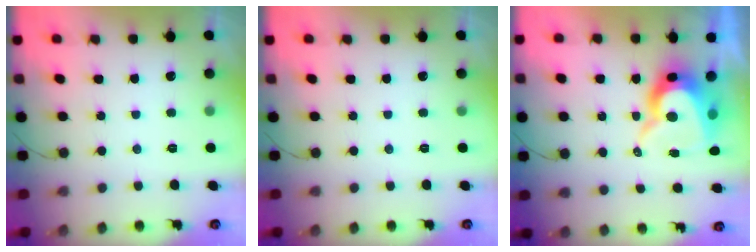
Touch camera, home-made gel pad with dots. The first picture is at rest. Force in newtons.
{"total": 0.0}
{"total": 12.4, "press": 12.4, "slide": 0.9}